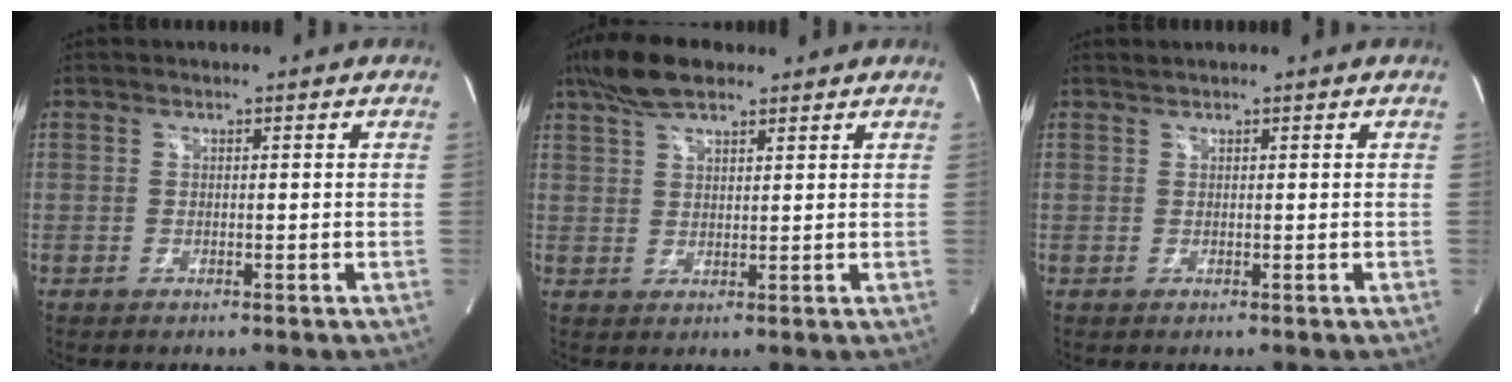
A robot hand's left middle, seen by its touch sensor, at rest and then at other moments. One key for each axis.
{"total": 8.8, "fx": 6.5, "fy": 2.9, "fz": 5.1, "tx": -0.104, "ty": 0.020, "tz": 0.119}
{"total": 0.5, "fx": 0.5, "fy": -0.1, "fz": 0.0, "tx": -0.008, "ty": 0.003, "tz": 0.013}